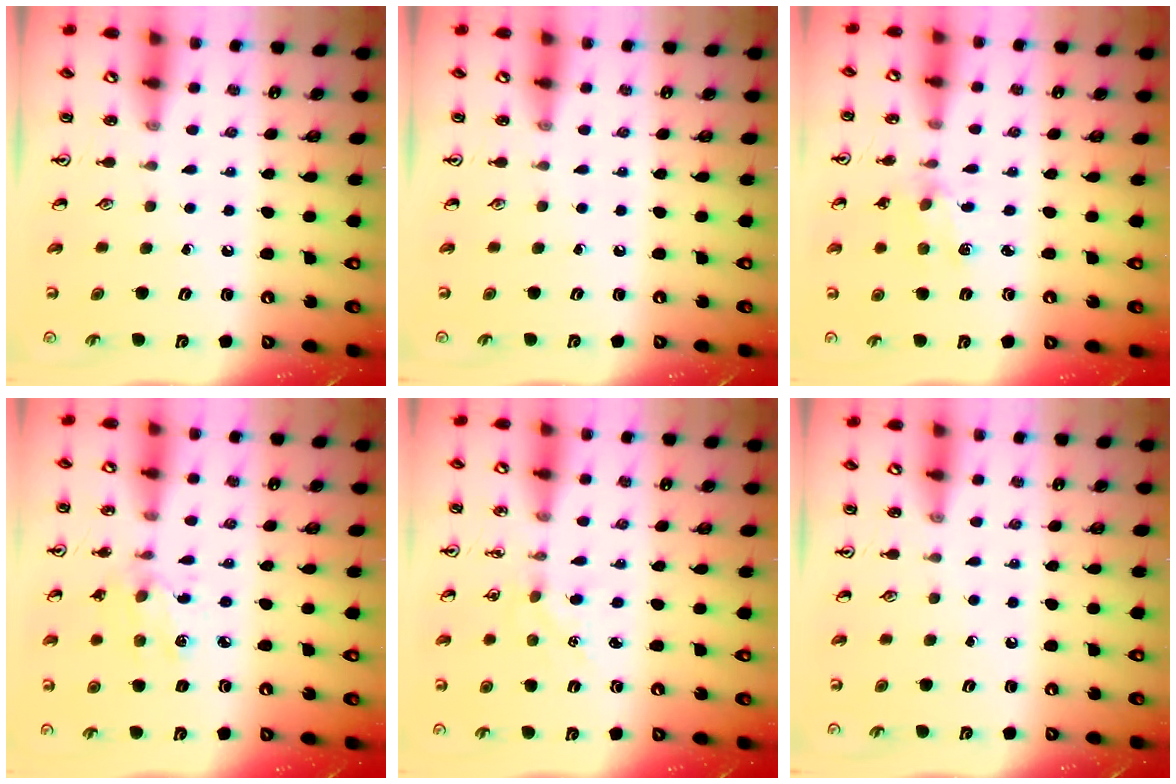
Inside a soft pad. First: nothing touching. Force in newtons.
{"total": 0.0}
{"total": 2.0, "press": 2.0, "slide": 0.4}
{"total": 2.1, "press": 2.1, "slide": 0.4}
{"total": 2.1, "press": 2.1, "slide": 0.3}
{"total": 0.0}